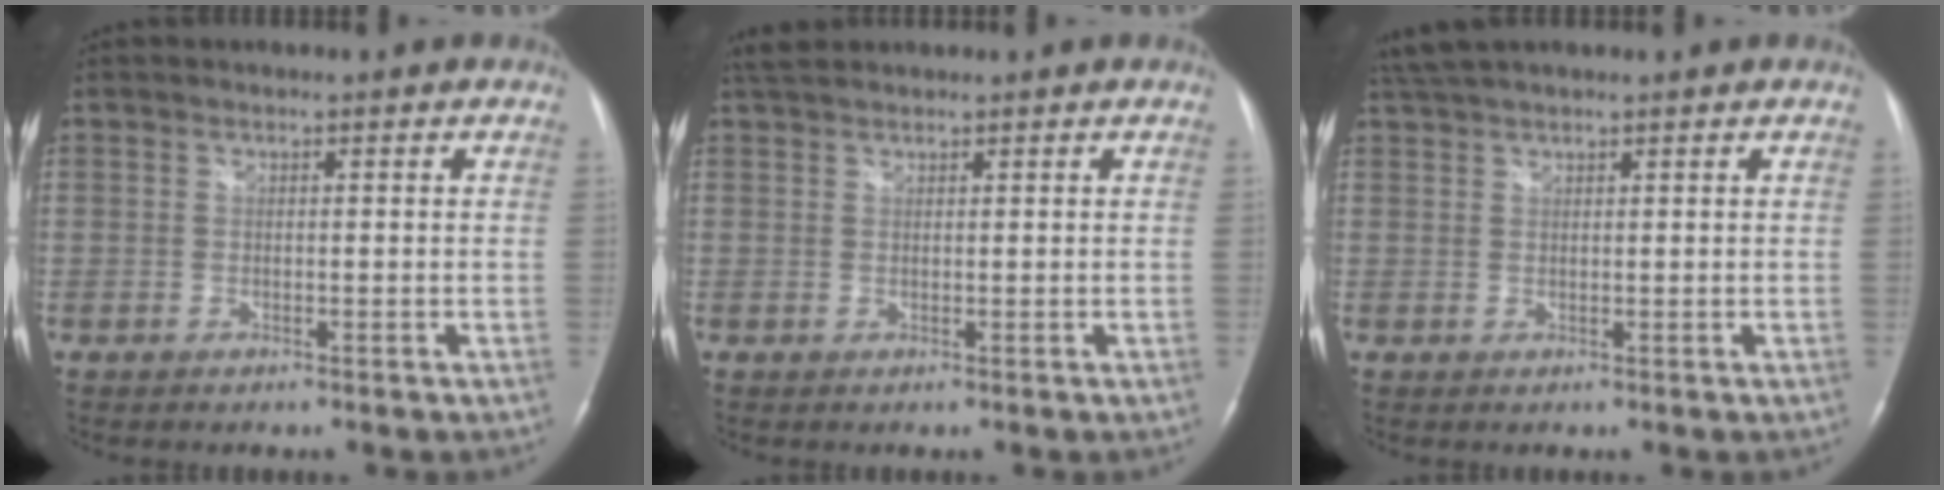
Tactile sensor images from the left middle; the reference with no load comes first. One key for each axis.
{"total": 2.5, "fx": 2.3, "fy": 0.7, "fz": 0.8, "tx": -0.019, "ty": 0.020, "tz": 0.042}
{"total": 4.2, "fx": 3.7, "fy": 0.6, "fz": 1.9, "tx": -0.040, "ty": 0.033, "tz": 0.071}